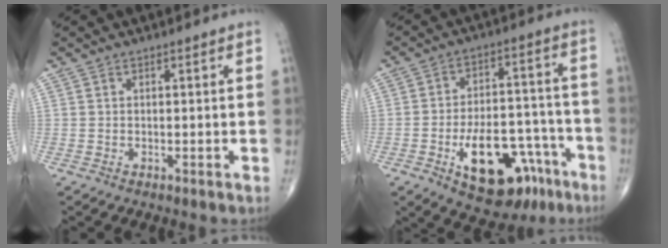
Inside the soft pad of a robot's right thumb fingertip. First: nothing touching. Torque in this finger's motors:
{"motor_torque": [3.37, 1.64, 1.40, -0.21, 0.39]}